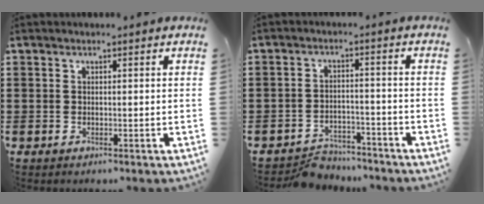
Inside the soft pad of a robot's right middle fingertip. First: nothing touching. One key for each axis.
{"total": 3.8, "fx": -3.7, "fy": 1.0, "fz": 0.1, "tx": -0.008, "ty": 0.006, "tz": -0.078}